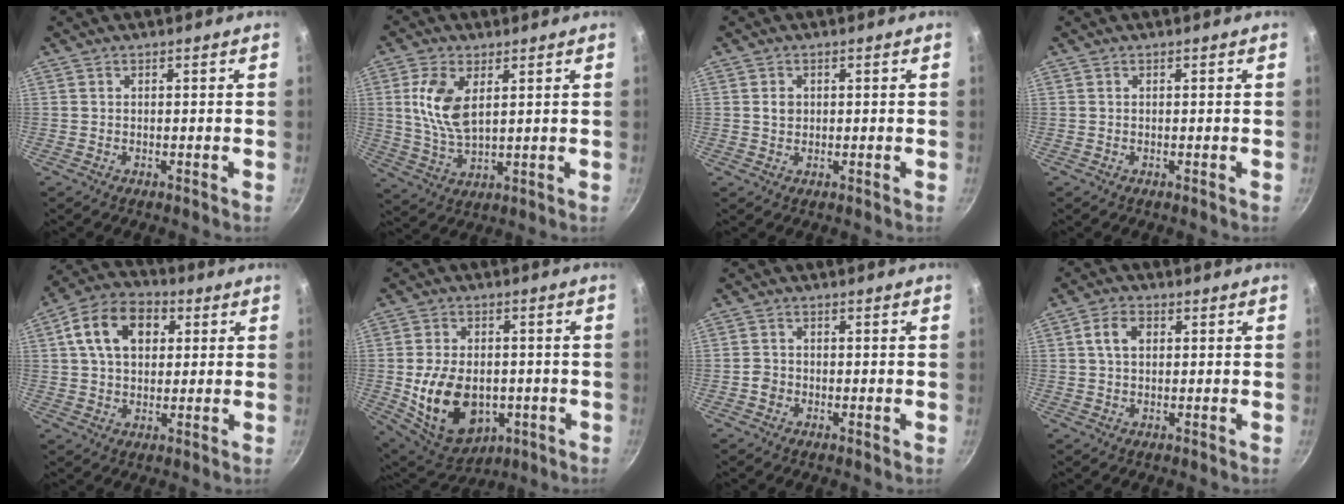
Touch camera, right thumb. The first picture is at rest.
{"total": 9.6, "force": [2.7, 5.0, 7.8], "torque": [-0.154, -0.015, 0.057]}
{"total": 2.0, "force": [0.3, 1.6, 1.1], "torque": [-0.011, 0.002, 0.005]}
{"total": 0.0}
{"total": 13.0, "force": [3.7, 9.1, 8.6], "torque": [-0.127, 0.015, 0.046]}
{"total": 16.7, "force": [-2.8, 11.5, 11.9], "torque": [-0.186, -0.001, -0.027]}
{"total": 1.9, "force": [-0.7, 1.6, 0.6], "torque": [-0.005, 0.011, -0.016]}
{"total": 4.7, "force": [1.1, 3.2, 3.2], "torque": [-0.045, 0.008, 0.014]}